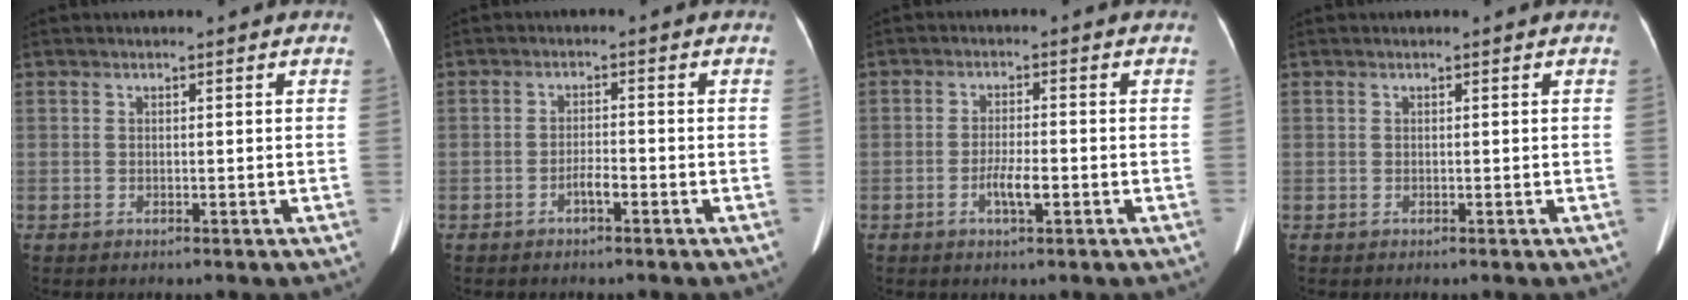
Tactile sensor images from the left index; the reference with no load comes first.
{"total": 2.0, "force": [-1.2, 0.3, 1.6], "torque": [-0.027, 0.003, -0.022]}
{"total": 3.5, "force": [-1.3, 0.6, 3.2], "torque": [-0.061, -0.001, -0.024]}
{"total": 0.0}